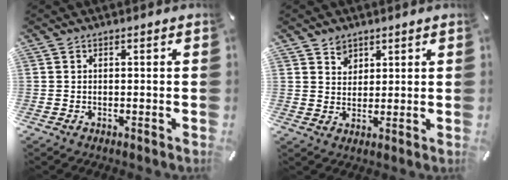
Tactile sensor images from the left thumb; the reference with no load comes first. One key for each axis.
{"total": 4.2, "fx": 2.5, "fy": 3.4, "fz": 0.2, "tx": 0.002, "ty": -0.007, "tz": 0.045}